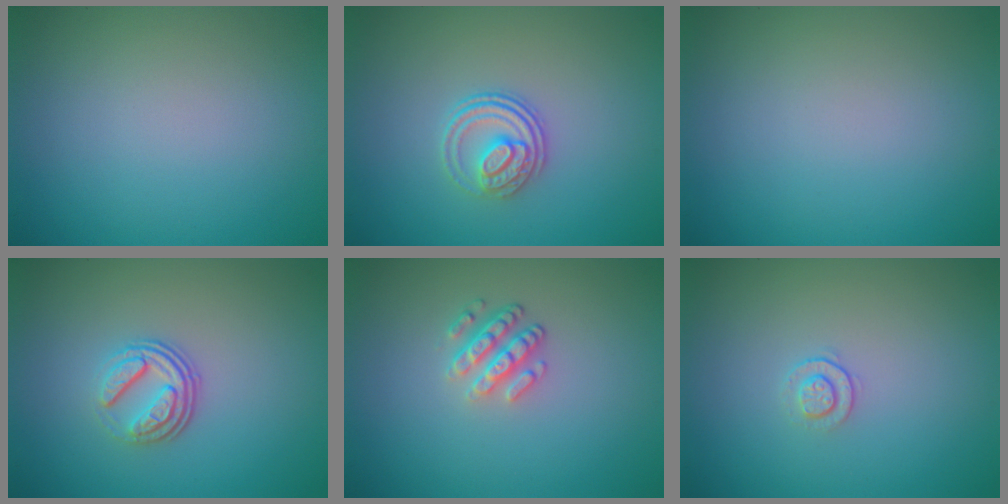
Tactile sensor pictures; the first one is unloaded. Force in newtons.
{"total": 2.9, "press": 2.4, "slide": 1.6}
{"total": 0.0}
{"total": 3.5, "press": 2.5, "slide": 2.4}
{"total": 2.8, "press": 2.3, "slide": 1.5}
{"total": 1.1, "press": 0.7, "slide": 0.9}